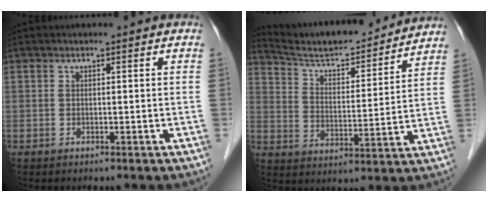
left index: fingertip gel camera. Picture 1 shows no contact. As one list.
[{"total": 16.6, "force": [15.7, 1.8, 5.1], "torque": [-0.087, -0.003, 0.241]}]